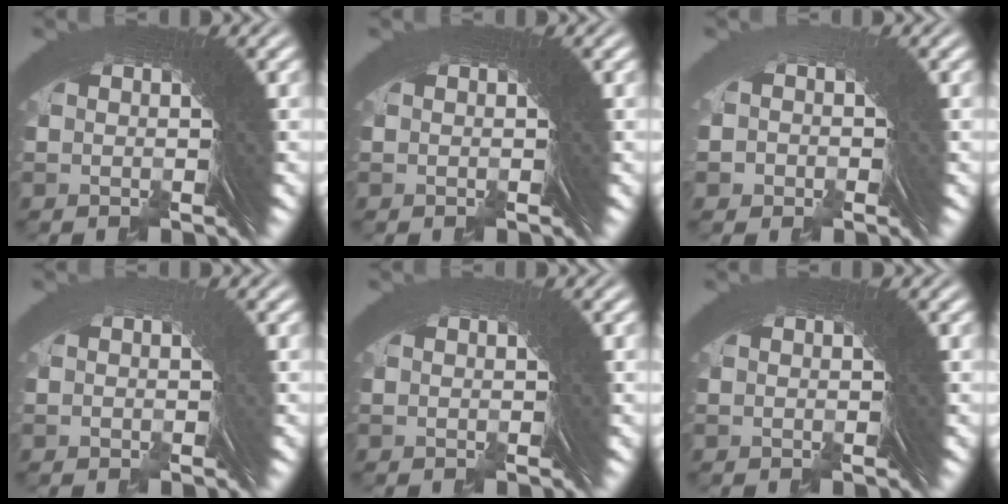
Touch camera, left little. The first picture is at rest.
{"total": 0.0}
{"total": 3.1, "force": [0.1, 2.9, -1.1], "torque": [0.025, 0.004, -0.010]}
{"total": 2.1, "force": [0.6, 0.1, -2.0], "torque": [0.033, 0.009, 0.004]}
{"total": 1.0, "force": [0.3, -0.3, -0.9], "torque": [0.016, 0.006, 0.003]}
{"total": 0.0}